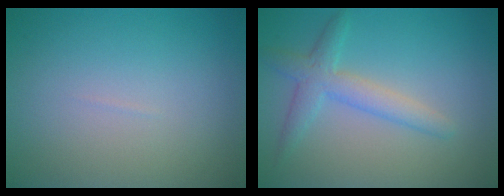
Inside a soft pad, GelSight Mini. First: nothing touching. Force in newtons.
{"total": 3.1, "press": 3.1, "slide": 0.2}